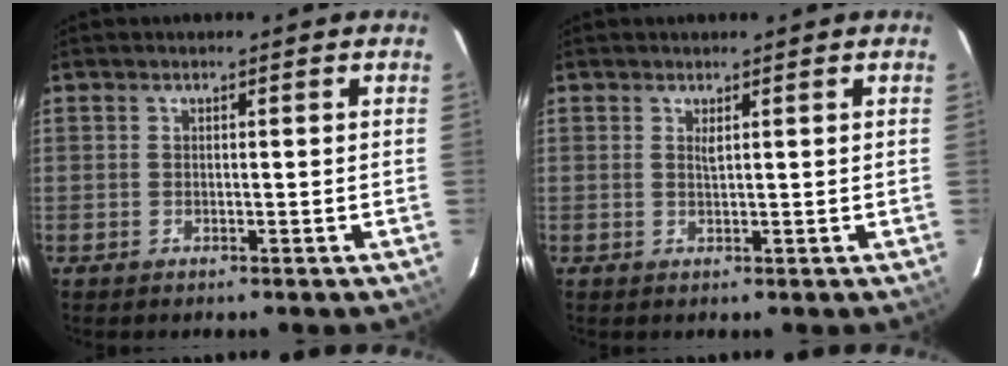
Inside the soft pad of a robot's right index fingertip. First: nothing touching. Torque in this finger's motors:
{"motor_torque": [0.22, -0.03, 0.15, 0.04]}